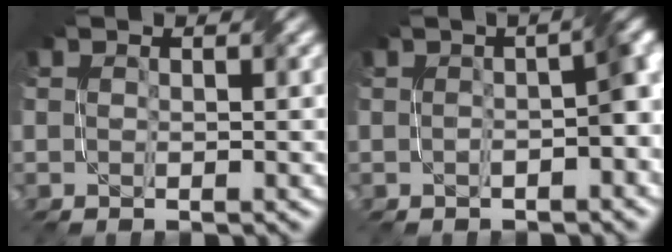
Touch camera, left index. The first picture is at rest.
{"total": 4.2, "force": [-0.4, 1.0, 4.0], "torque": [-0.055, 0.014, -0.006]}